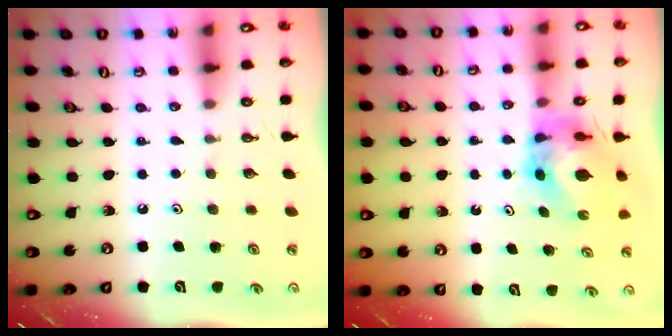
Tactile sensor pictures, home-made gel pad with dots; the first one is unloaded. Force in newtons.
{"total": 6.6, "press": 6.6, "slide": 0.7}